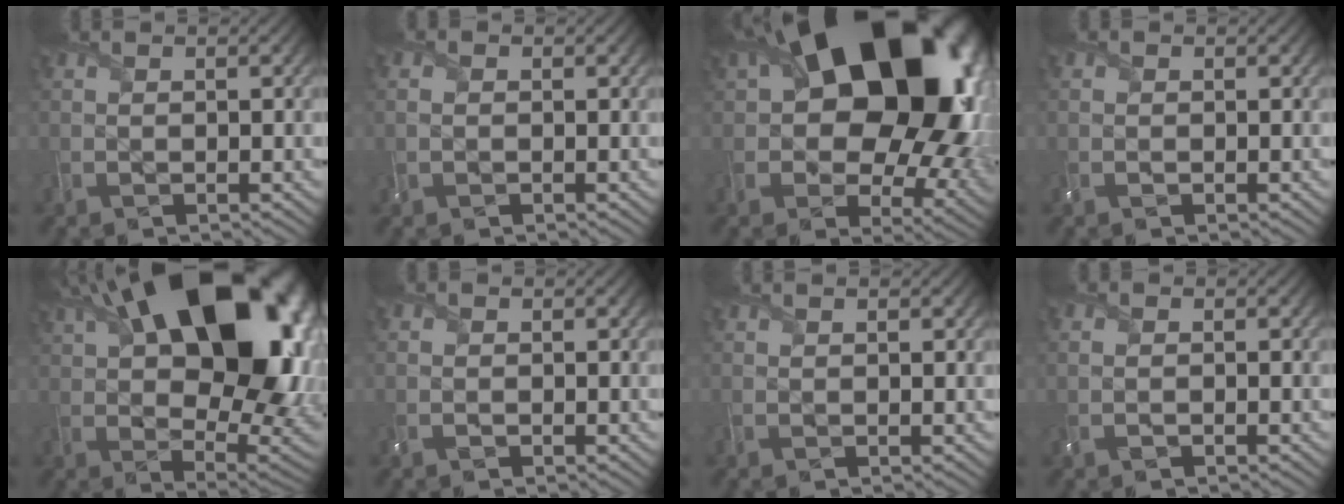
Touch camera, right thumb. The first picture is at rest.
{"total": 2.3, "force": [0.3, 1.8, 1.3], "torque": [-0.031, 0.008, -0.006]}
{"total": 22.9, "force": [6.9, 15.3, 15.6], "torque": [-0.249, 0.002, 0.147]}
{"total": 1.1, "force": [0.0, 1.0, 0.4], "torque": [-0.009, -0.003, -0.003]}
{"total": 24.7, "force": [9.7, 13.8, 18.1], "torque": [-0.286, 0.039, 0.168]}
{"total": 1.4, "force": [-0.3, 1.2, 0.6], "torque": [-0.013, -0.005, -0.006]}
{"total": 0.8, "force": [0.6, 0.2, 0.5], "torque": [-0.013, -0.001, 0.010]}
{"total": 1.6, "force": [-0.2, 1.2, 1.0], "torque": [-0.023, 0.004, -0.010]}